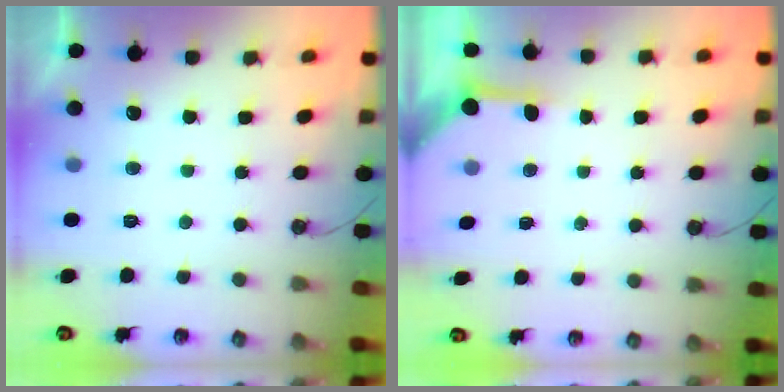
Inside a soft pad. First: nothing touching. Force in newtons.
{"total": 3.8, "press": 3.8, "slide": 0.5}